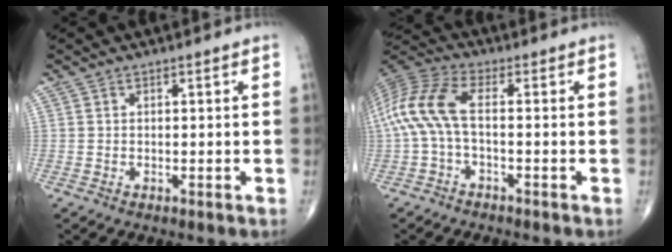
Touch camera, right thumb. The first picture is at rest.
{"total": 10.3, "force": [-0.8, 4.0, 9.4], "torque": [-0.224, 0.034, -0.025]}